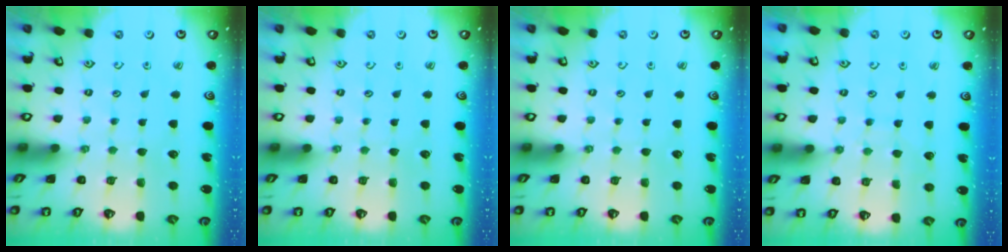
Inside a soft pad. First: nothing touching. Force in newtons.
{"total": 0.0}
{"total": 0.0}
{"total": 6.2, "press": 6.2, "slide": 0.6}